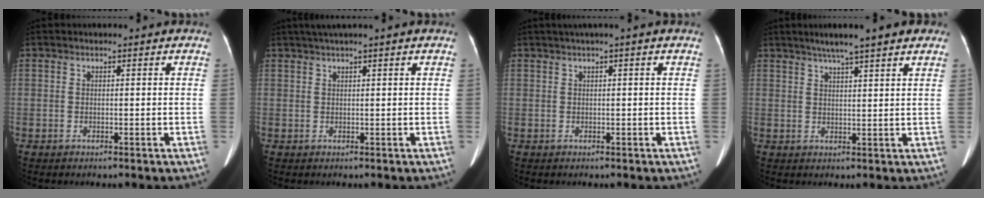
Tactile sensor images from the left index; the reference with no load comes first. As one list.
[{"total": 3.3, "force": [2.5, -0.5, 2.1], "torque": [-0.034, 0.026, 0.047]}, {"total": 1.3, "force": [0.6, -0.4, 1.1], "torque": [-0.026, 0.007, 0.017]}, {"total": 7.8, "force": [6.0, 0.3, 5.0], "torque": [-0.075, 0.028, 0.085]}]